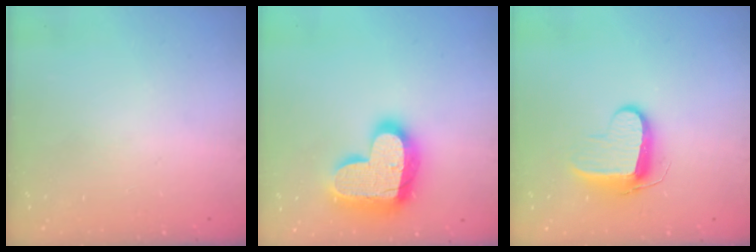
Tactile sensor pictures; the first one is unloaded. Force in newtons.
{"total": 23.7, "press": 23.7, "slide": 1.6}
{"total": 9.0, "press": 9.0, "slide": 0.5}